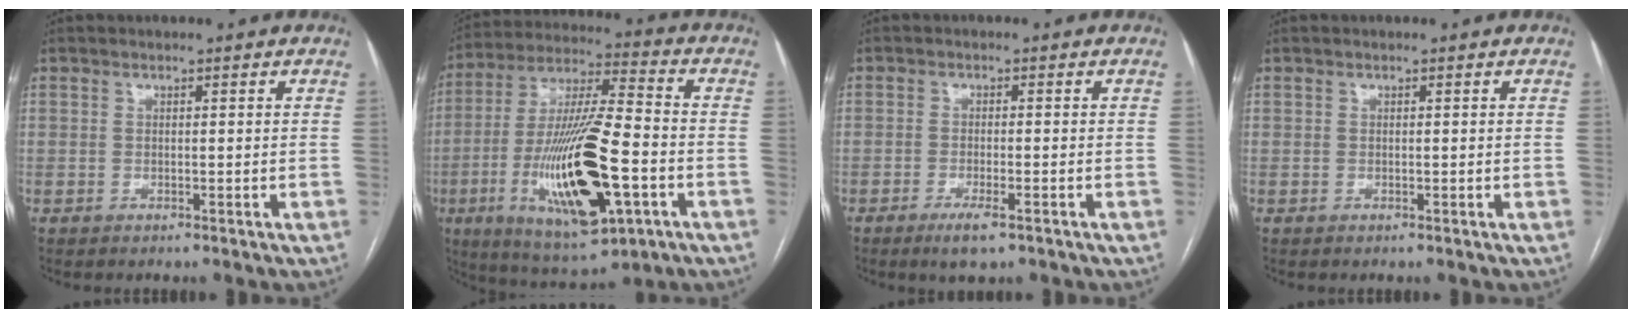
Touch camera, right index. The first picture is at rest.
{"total": 21.8, "force": [-6.2, 4.6, 20.4], "torque": [-0.417, -0.021, -0.100]}
{"total": 3.6, "force": [-2.1, 0.8, 2.9], "torque": [-0.053, -0.005, -0.034]}
{"total": 0.0}